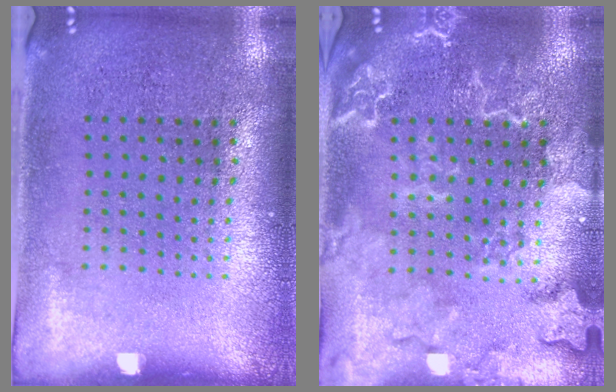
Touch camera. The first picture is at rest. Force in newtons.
{"total": 2.4, "press": 2.4, "slide": 0.3}